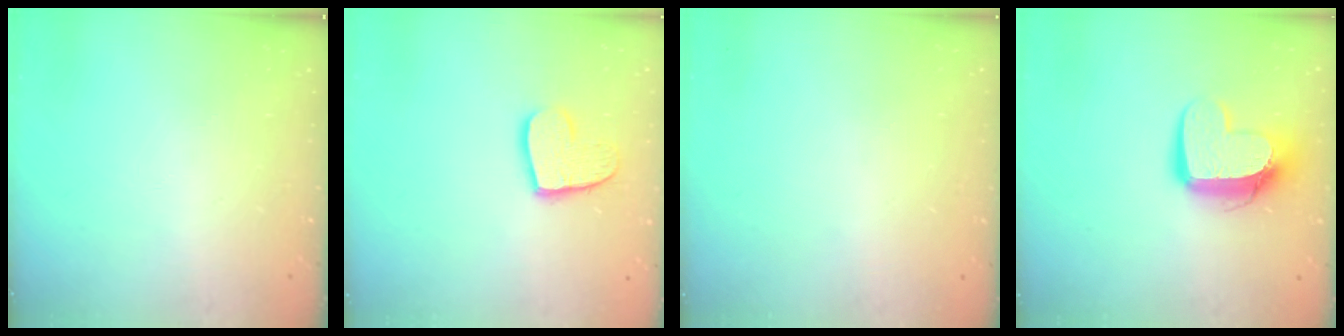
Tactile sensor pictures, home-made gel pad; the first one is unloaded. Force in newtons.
{"total": 11.9, "press": 11.9, "slide": 0.9}
{"total": 0.0}
{"total": 12.2, "press": 12.2, "slide": 1.2}